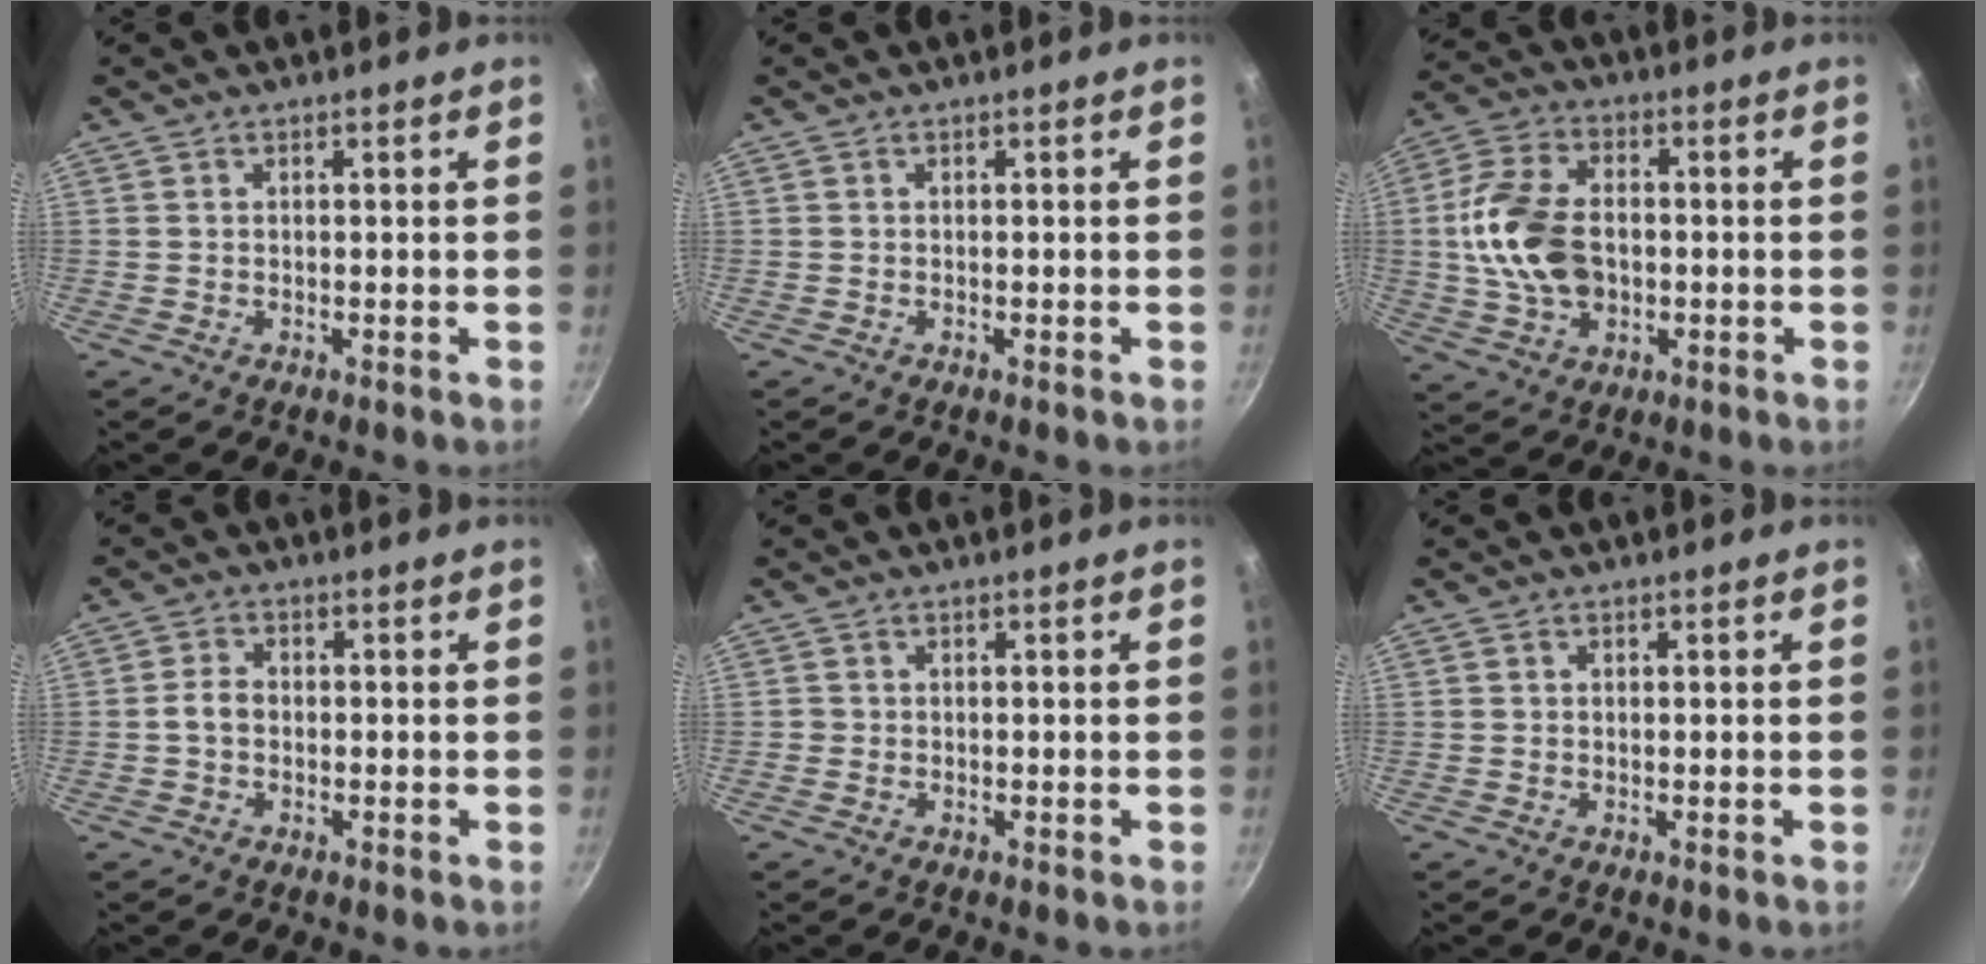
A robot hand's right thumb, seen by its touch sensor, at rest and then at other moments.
{"total": 0.0}
{"total": 14.6, "force": [-0.5, 9.9, 10.8], "torque": [-0.200, 0.018, -0.012]}
{"total": 3.1, "force": [-0.5, 2.3, 2.0], "torque": [-0.031, 0.015, -0.013]}
{"total": 0.6, "force": [-0.2, 0.6, 0.1], "torque": [0.001, 0.001, -0.006]}
{"total": 0.6, "force": [0.1, 0.5, 0.2], "torque": [-0.002, 0.004, 0.001]}